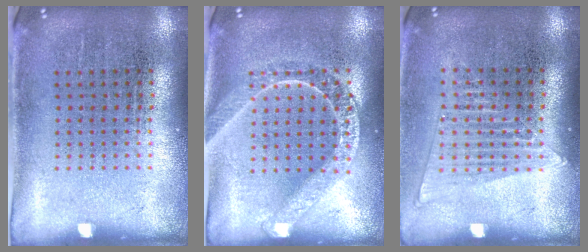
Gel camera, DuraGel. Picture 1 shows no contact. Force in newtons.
{"total": 1.4, "press": 1.4, "slide": 0.2}
{"total": 1.3, "press": 1.2, "slide": 0.6}